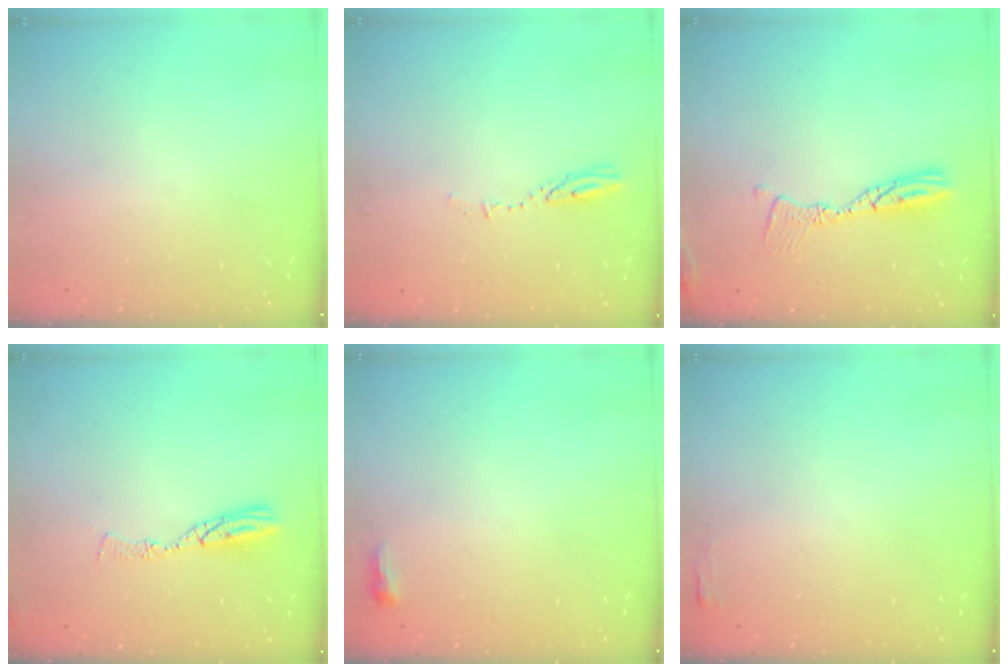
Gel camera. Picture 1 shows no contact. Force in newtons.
{"total": 3.3, "press": 3.3, "slide": 0.3}
{"total": 10.8, "press": 10.8, "slide": 1.1}
{"total": 7.7, "press": 7.7, "slide": 0.8}
{"total": 2.9, "press": 2.8, "slide": 0.8}
{"total": 2.7, "press": 2.6, "slide": 0.8}